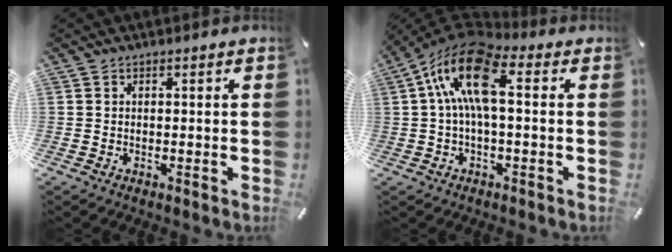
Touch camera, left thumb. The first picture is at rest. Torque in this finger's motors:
{"motor_torque": [0.25, 2.07, 2.20, -0.57, 0.68]}